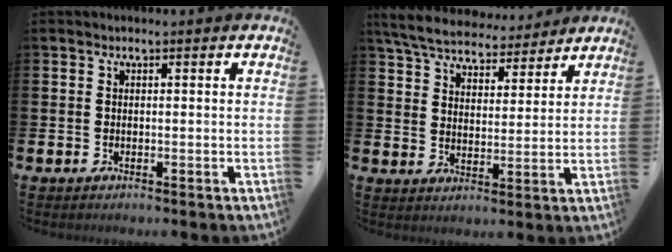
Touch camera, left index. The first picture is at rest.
{"total": 6.7, "force": [6.4, 1.5, 1.4], "torque": [-0.058, -0.034, 0.114]}